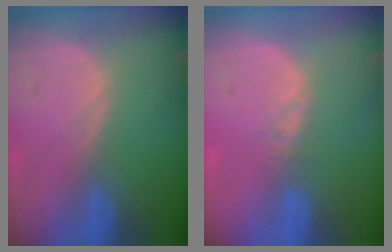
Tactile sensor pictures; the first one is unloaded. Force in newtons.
{"total": 1.3, "press": 1.0, "slide": 0.8}